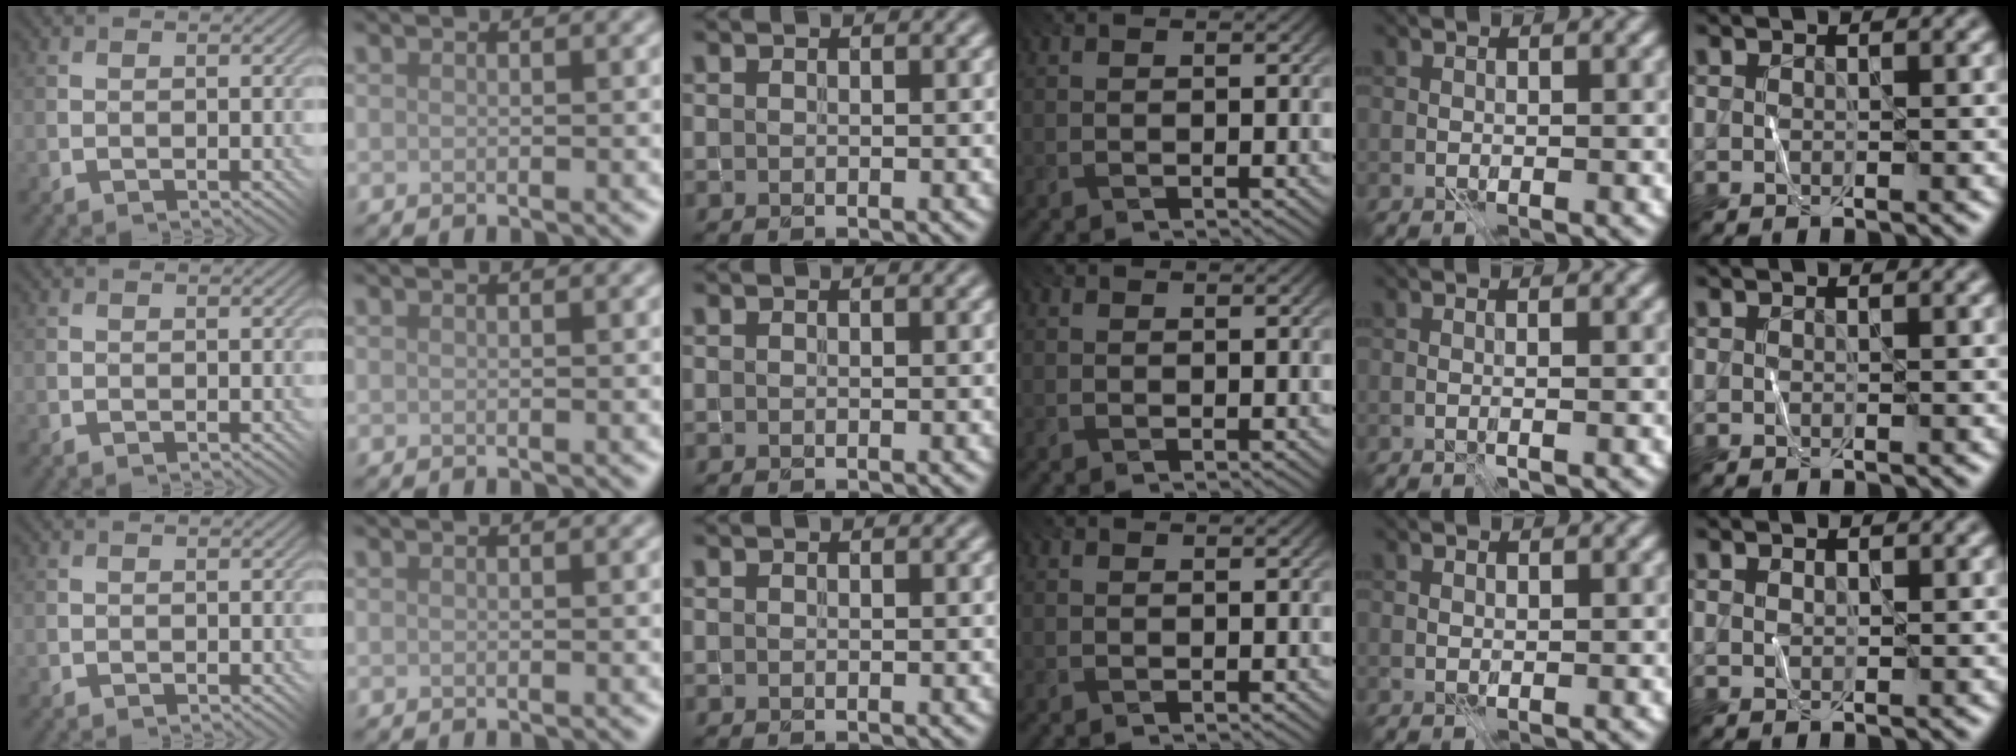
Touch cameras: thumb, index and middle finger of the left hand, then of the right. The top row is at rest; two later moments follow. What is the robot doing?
{"motion": "fold", "object": "shorts"}